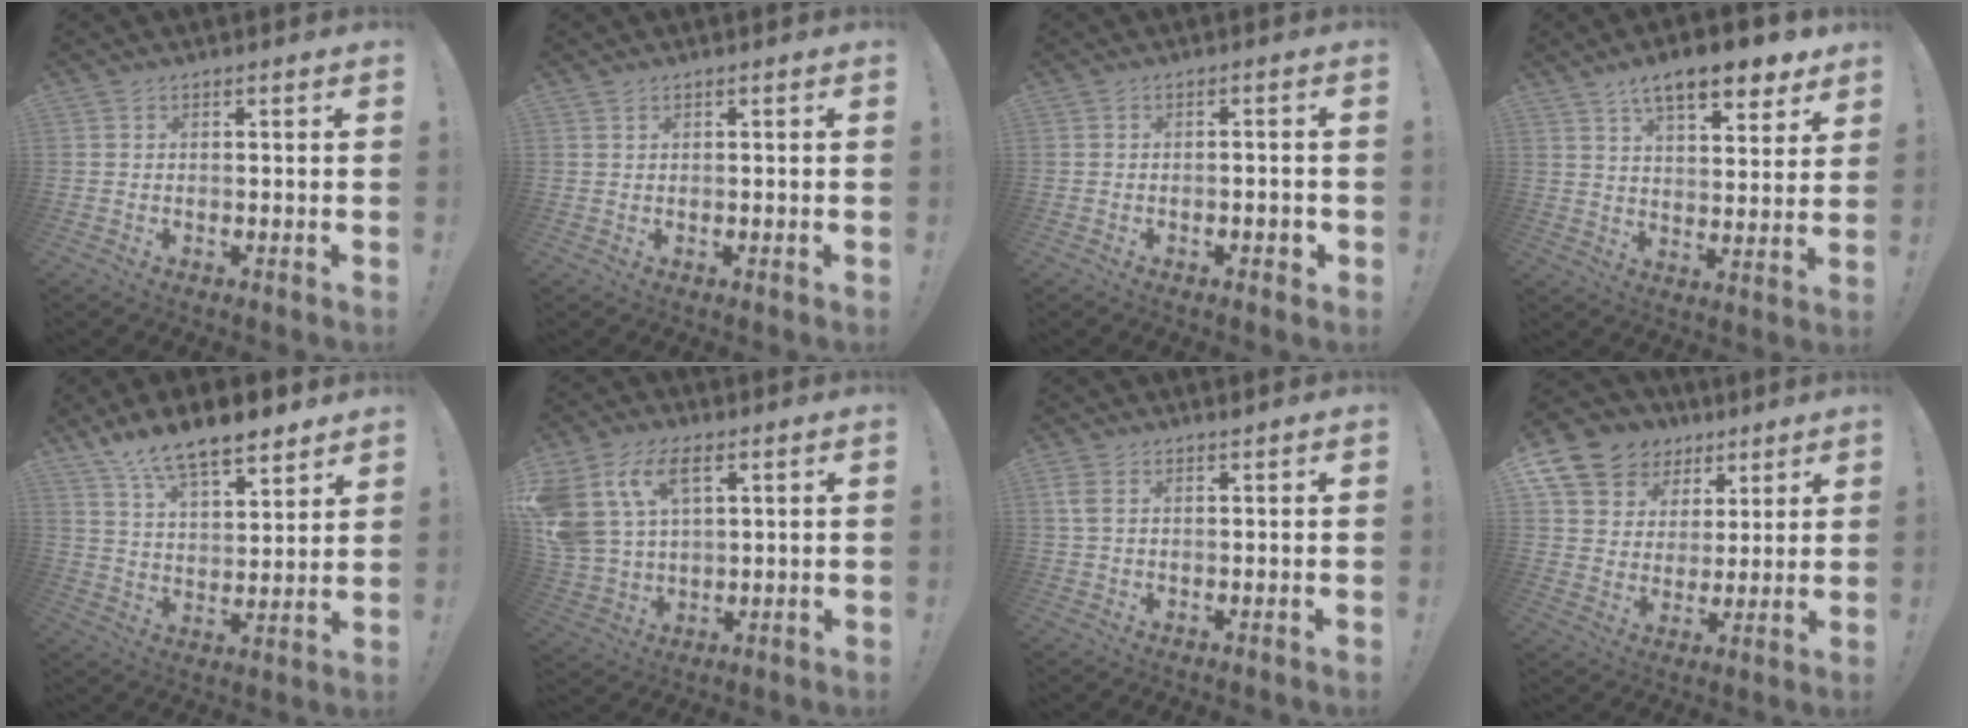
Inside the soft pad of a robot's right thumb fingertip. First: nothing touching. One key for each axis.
{"total": 0.9, "fx": 0.7, "fy": 0.2, "fz": -0.6, "tx": 0.001, "ty": 0.002, "tz": 0.015}
{"total": 1.6, "fx": -0.9, "fy": 1.0, "fz": 1.0, "tx": -0.012, "ty": 0.007, "tz": -0.014}
{"total": 12.4, "fx": 8.4, "fy": 4.2, "fz": 8.1, "tx": -0.123, "ty": -0.048, "tz": 0.141}
{"total": 12.1, "fx": 9.9, "fy": 3.9, "fz": 5.9, "tx": -0.105, "ty": -0.068, "tz": 0.178}
{"total": 14.1, "fx": 6.7, "fy": 8.8, "fz": 8.7, "tx": -0.200, "ty": -0.022, "tz": 0.129}
{"total": 2.6, "fx": 1.7, "fy": 0.7, "fz": 1.9, "tx": -0.034, "ty": -0.006, "tz": 0.029}
{"total": 12.4, "fx": 7.8, "fy": 9.0, "fz": 3.5, "tx": -0.063, "ty": -0.058, "tz": 0.156}